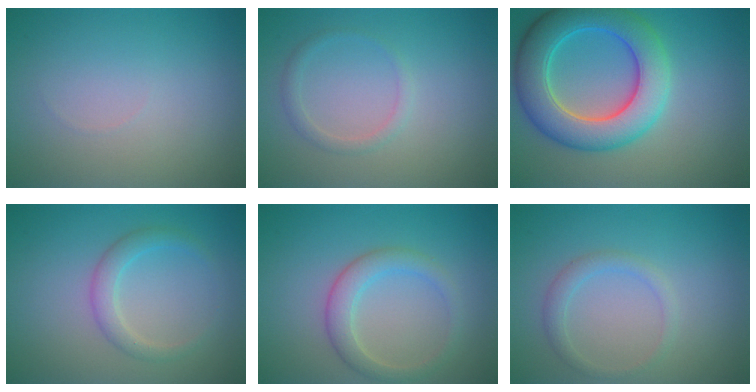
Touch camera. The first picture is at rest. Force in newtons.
{"total": 1.4, "press": 1.4, "slide": 0.1}
{"total": 8.2, "press": 8.2, "slide": 0.6}
{"total": 2.2, "press": 2.2, "slide": 0.0}
{"total": 3.0, "press": 3.0, "slide": 0.1}
{"total": 1.7, "press": 1.7, "slide": 0.1}